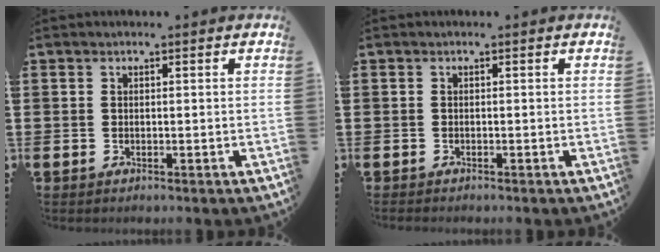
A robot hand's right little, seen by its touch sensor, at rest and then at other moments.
{"total": 0.0}